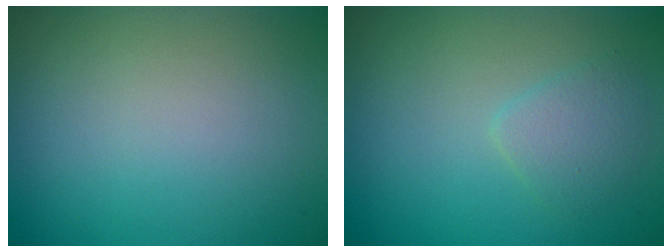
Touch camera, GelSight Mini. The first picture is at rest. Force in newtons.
{"total": 1.9, "press": 1.9, "slide": 0.1}